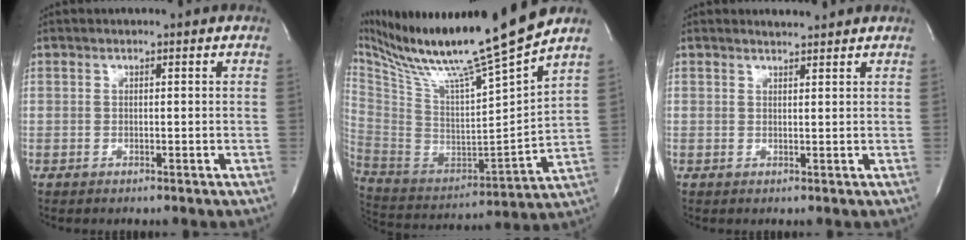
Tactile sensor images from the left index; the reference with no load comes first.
{"total": 23.2, "force": [18.8, -1.4, 13.6], "torque": [-0.249, -0.042, 0.321]}
{"total": 0.9, "force": [0.9, 0.1, 0.0], "torque": [-0.008, -0.002, 0.018]}